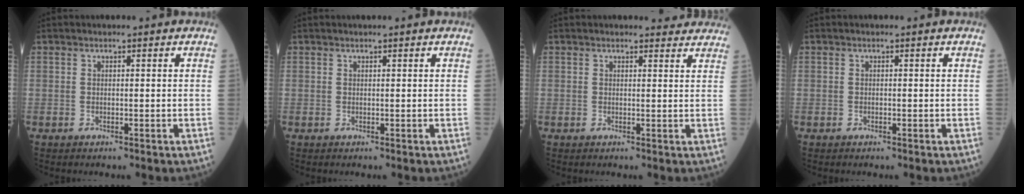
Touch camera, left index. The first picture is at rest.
{"total": 0.7, "force": [0.5, 0.0, 0.4], "torque": [-0.007, 0.009, 0.011]}
{"total": 3.5, "force": [3.4, 0.7, 0.3], "torque": [-0.005, -0.003, 0.024]}
{"total": 0.0}